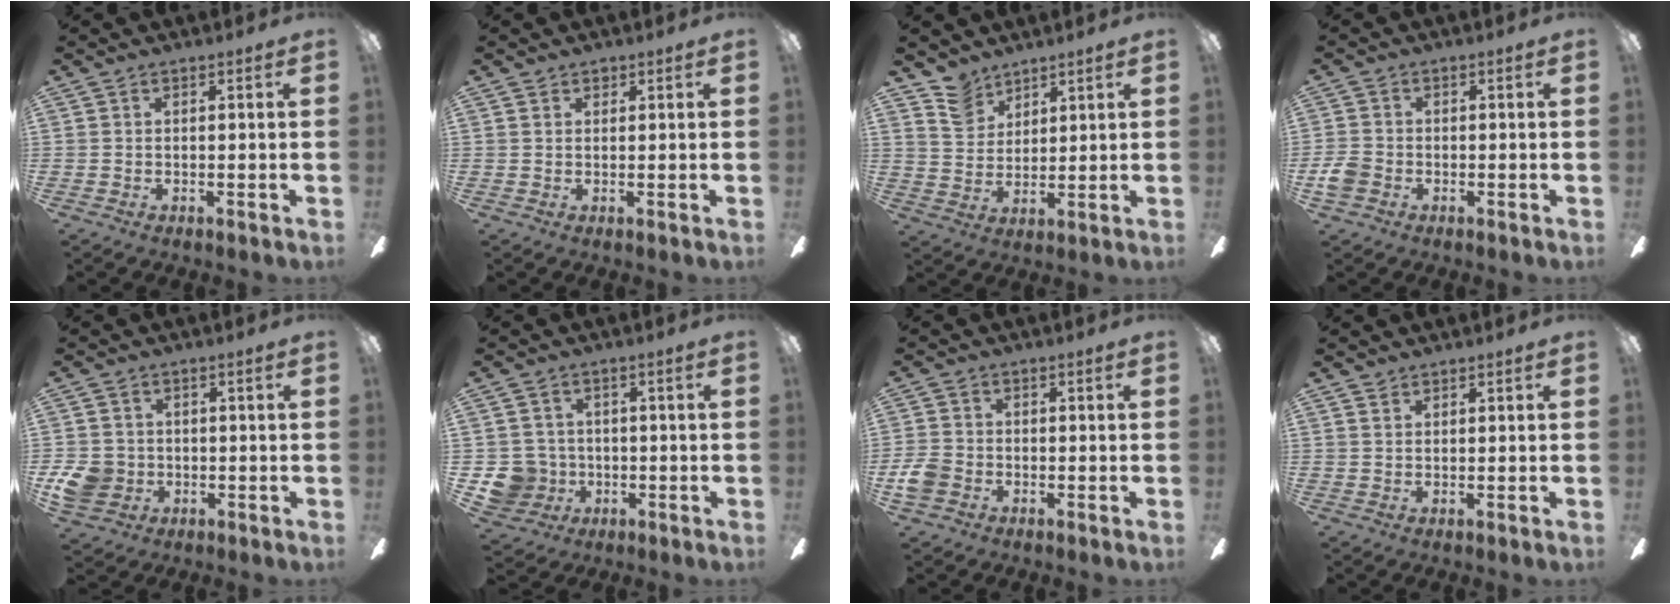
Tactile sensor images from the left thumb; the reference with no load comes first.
{"total": 1.4, "force": [1.0, 0.9, 0.3], "torque": [0.001, -0.001, 0.017]}
{"total": 8.0, "force": [6.1, 4.9, 1.6], "torque": [-0.043, -0.022, 0.119]}
{"total": 4.1, "force": [-1.5, 3.2, 2.0], "torque": [-0.043, 0.009, -0.028]}
{"total": 7.5, "force": [-1.2, 6.7, 3.0], "torque": [-0.075, 0.009, -0.022]}
{"total": 7.6, "force": [-1.3, 7.4, 1.2], "torque": [-0.054, 0.010, -0.019]}
{"total": 5.2, "force": [-1.8, 4.2, 2.6], "torque": [-0.059, 0.013, -0.034]}
{"total": 1.2, "force": [1.0, 0.7, 0.2], "torque": [-0.005, 0.001, 0.020]}